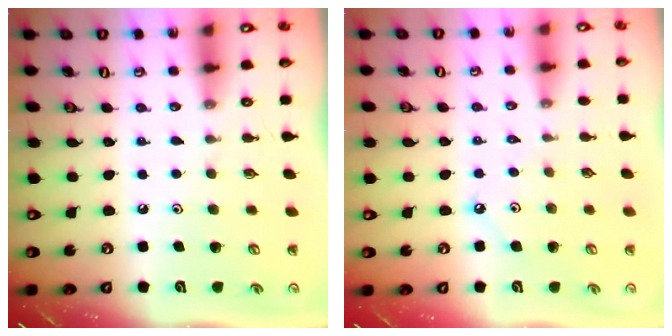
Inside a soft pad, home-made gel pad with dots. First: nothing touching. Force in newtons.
{"total": 3.0, "press": 3.0, "slide": 0.3}